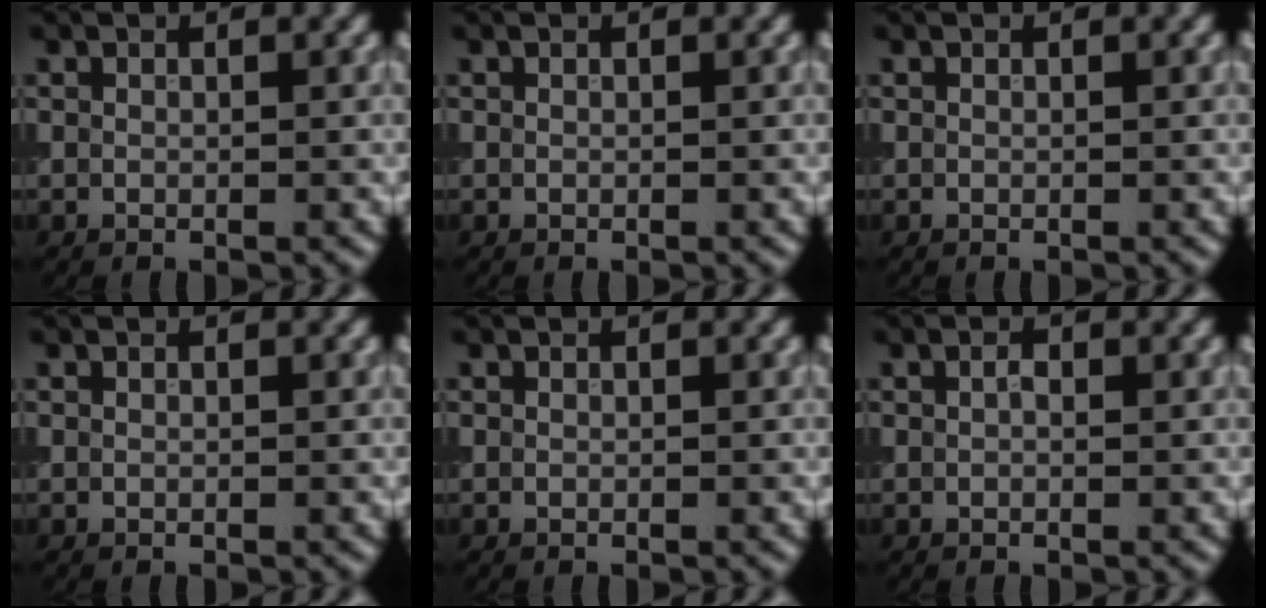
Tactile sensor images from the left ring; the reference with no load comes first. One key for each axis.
{"total": 0.0}
{"total": 0.0}
{"total": 0.0}
{"total": 0.0}
{"total": 0.8, "fx": 0.1, "fy": 0.5, "fz": 0.6, "tx": -0.011, "ty": 0.001, "tz": 0.000}